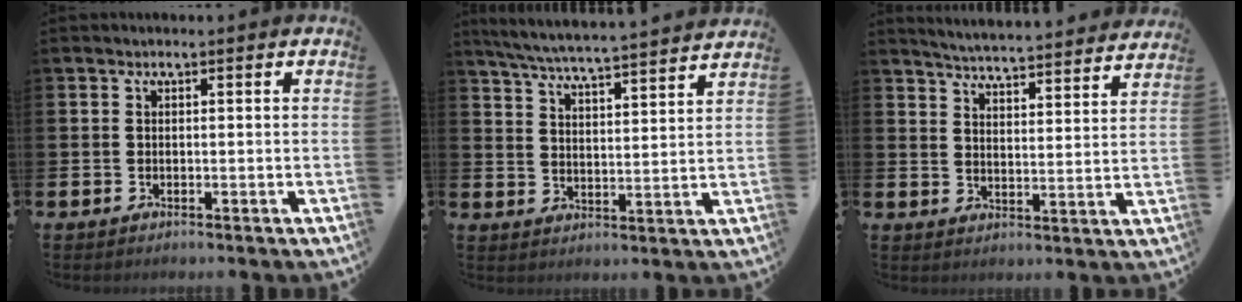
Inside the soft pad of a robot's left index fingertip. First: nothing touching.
{"total": 6.2, "force": [6.0, -0.1, 1.6], "torque": [-0.057, -0.046, 0.105]}
{"total": 5.4, "force": [5.3, 0.0, 0.4], "torque": [-0.026, -0.046, 0.091]}